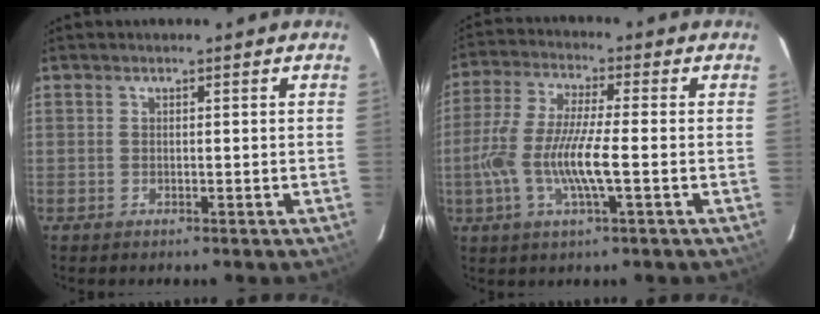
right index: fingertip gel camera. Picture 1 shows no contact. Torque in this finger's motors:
{"motor_torque": [0.39, 0.10, 0.39, 0.17]}